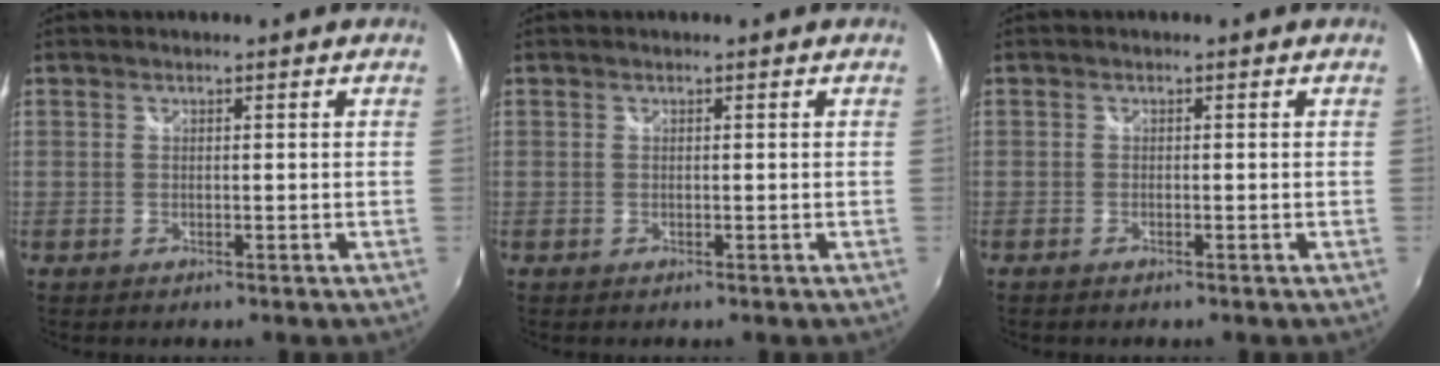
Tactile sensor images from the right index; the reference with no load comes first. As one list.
[{"total": 0.0}, {"total": 0.7, "force": [-0.6, 0.3, 0.3], "torque": [-0.007, -0.003, -0.014]}]